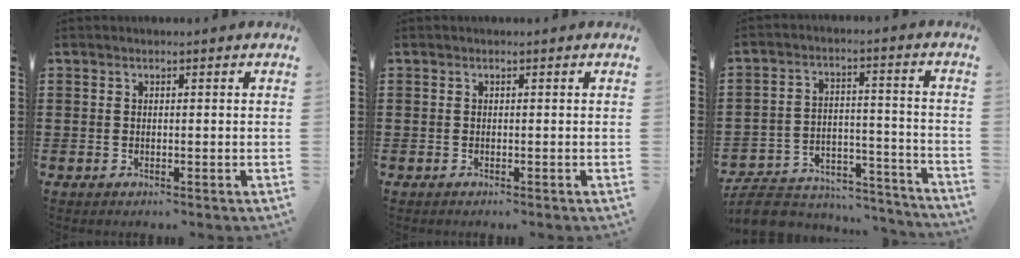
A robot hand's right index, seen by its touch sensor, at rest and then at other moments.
{"total": 0.0}
{"total": 8.0, "force": [-7.4, 1.9, 2.1], "torque": [-0.044, 0.015, -0.145]}